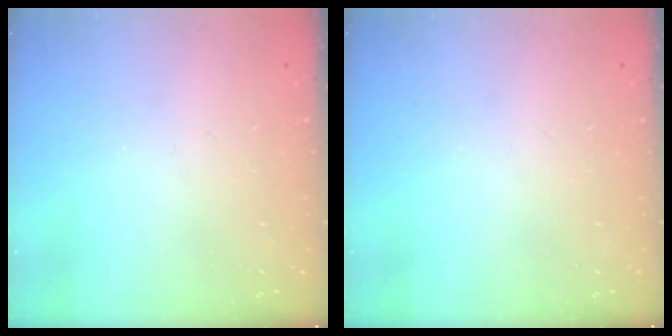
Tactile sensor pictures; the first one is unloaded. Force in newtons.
{"total": 0.0}